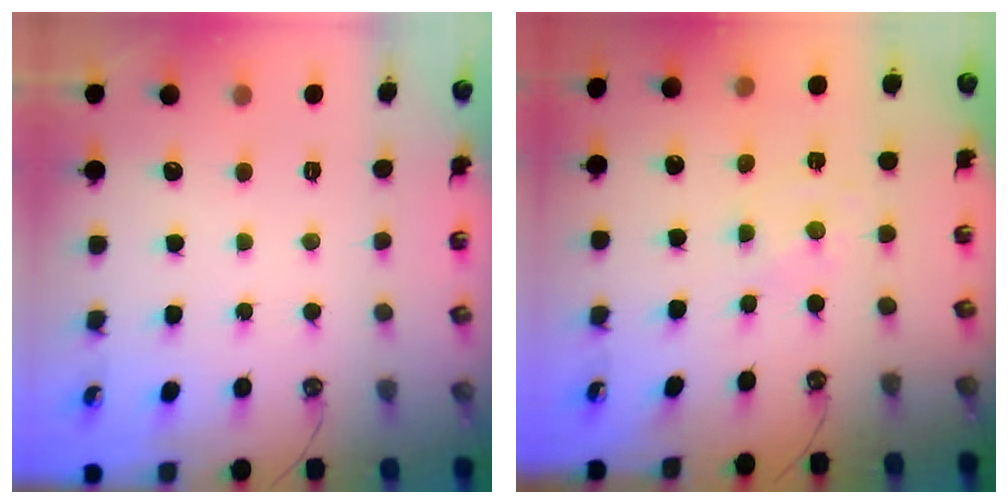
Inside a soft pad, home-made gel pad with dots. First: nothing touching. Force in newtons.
{"total": 0.0}